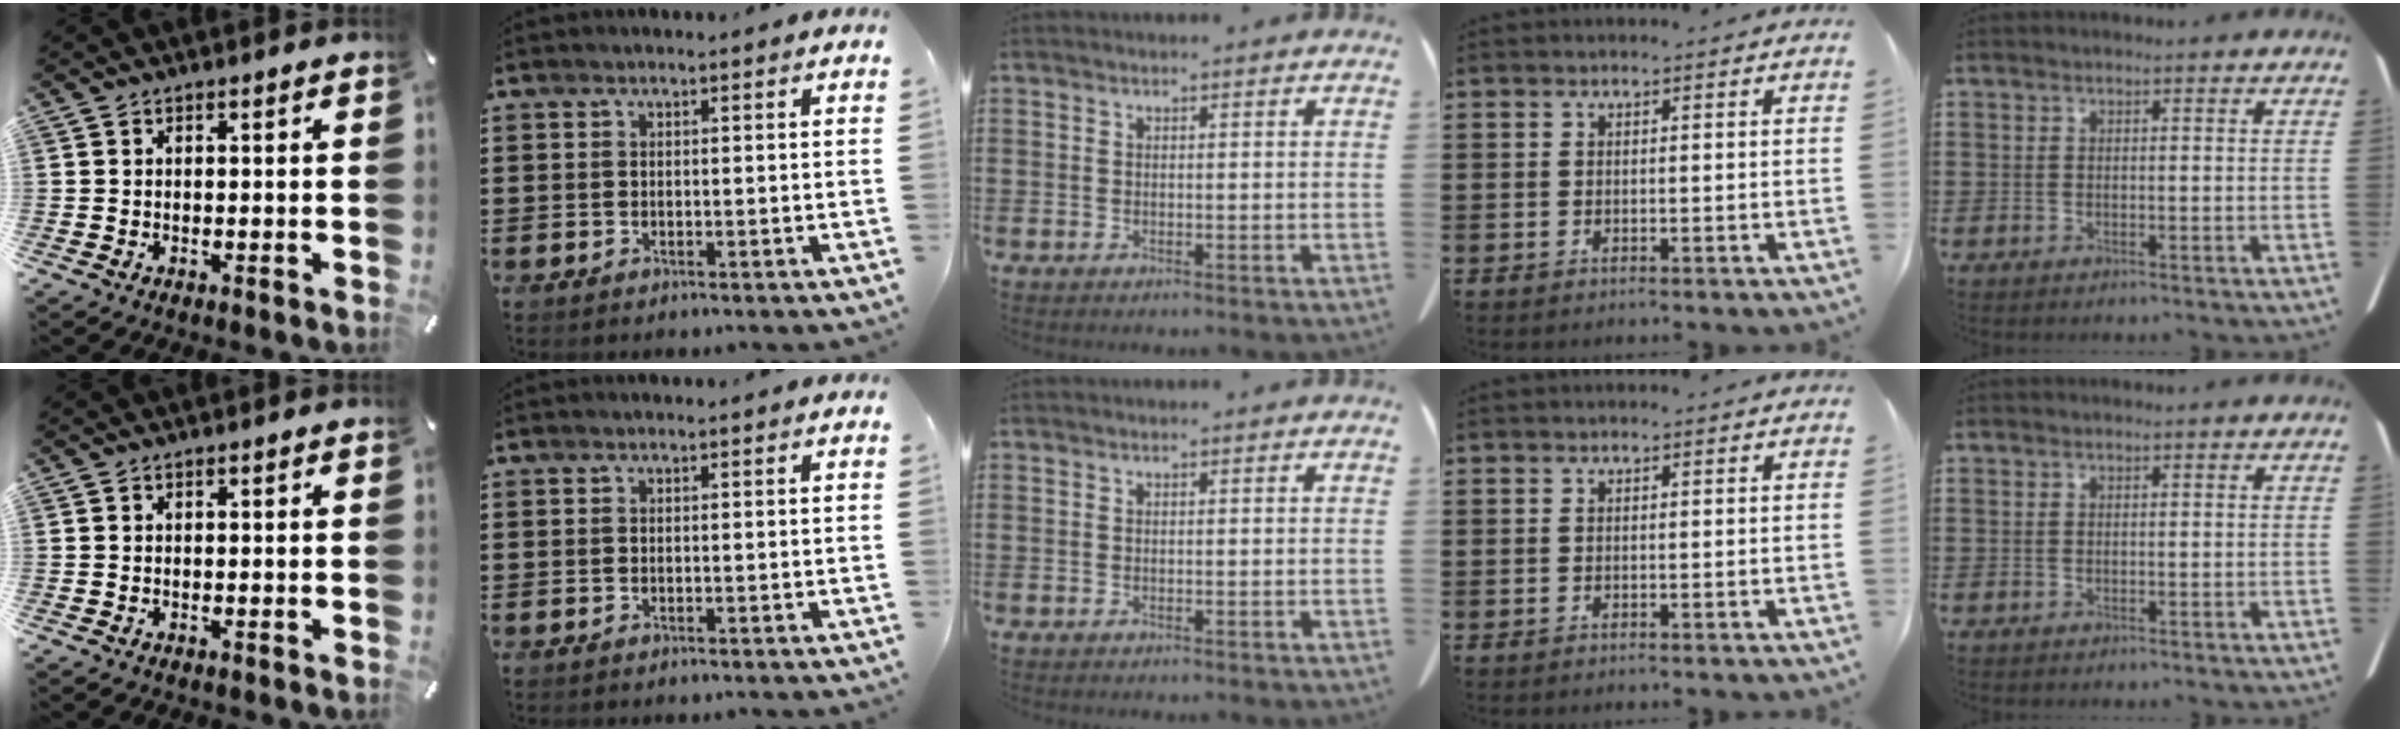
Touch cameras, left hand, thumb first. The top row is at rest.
{}